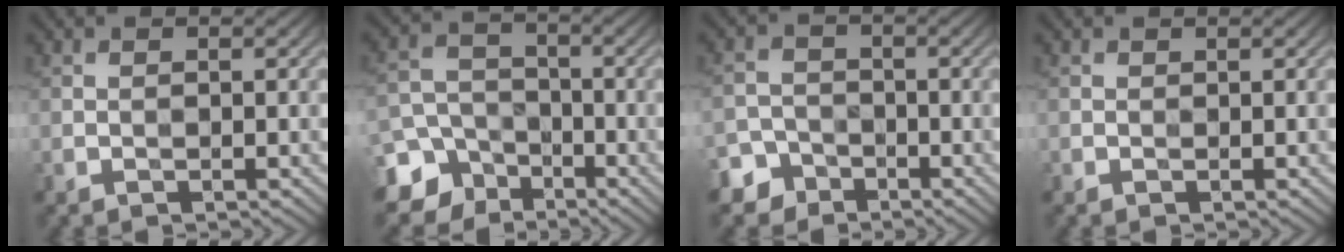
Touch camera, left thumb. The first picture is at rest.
{"total": 9.6, "force": [-5.8, 7.2, 2.3], "torque": [-0.064, -0.030, -0.123]}
{"total": 4.5, "force": [-3.3, 3.0, 0.3], "torque": [0.001, -0.008, -0.066]}
{"total": 0.0}